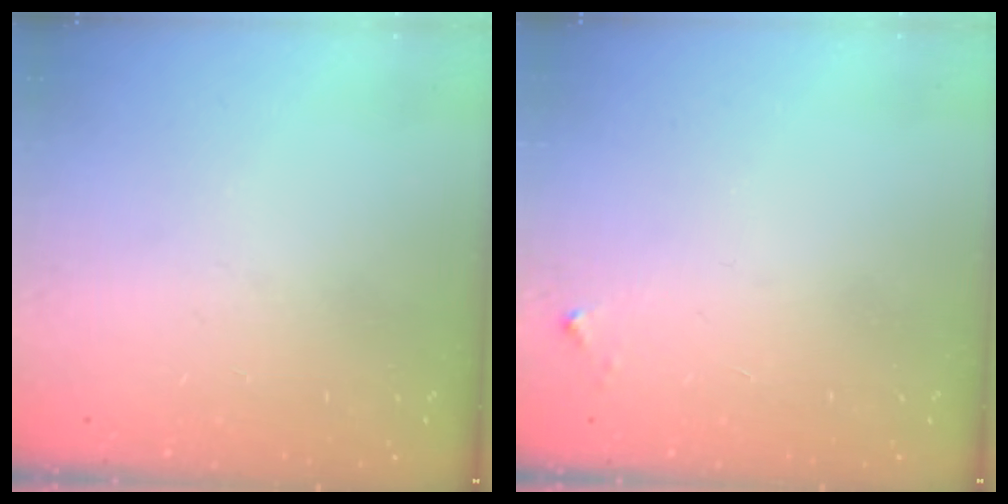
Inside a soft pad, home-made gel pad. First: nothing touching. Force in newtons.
{"total": 2.8, "press": 2.8, "slide": 0.2}